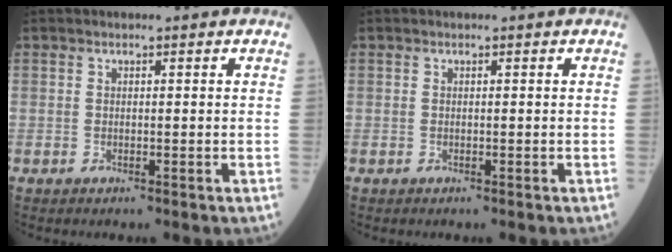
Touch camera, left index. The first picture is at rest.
{"total": 0.0}